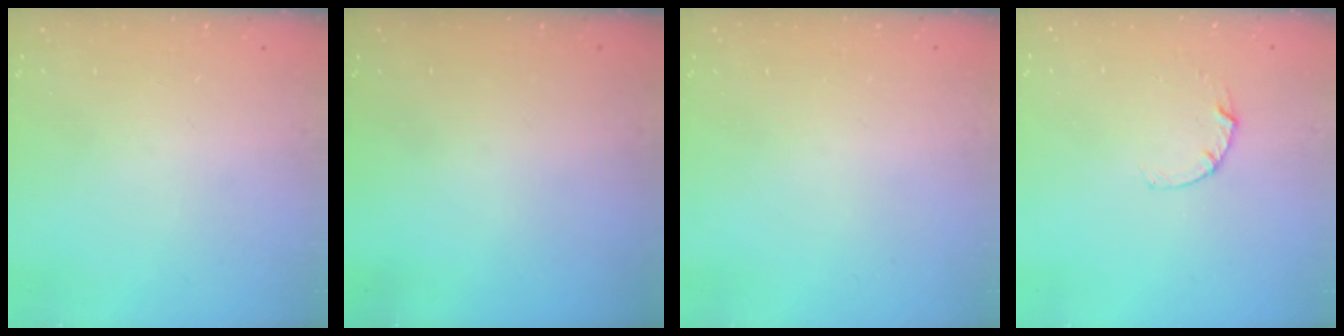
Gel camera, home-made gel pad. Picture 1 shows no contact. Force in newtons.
{"total": 0.0}
{"total": 0.0}
{"total": 3.2, "press": 3.2, "slide": 0.4}